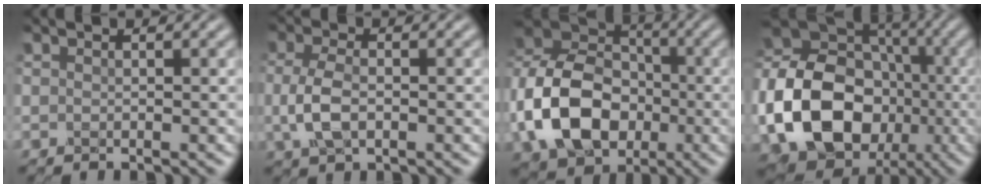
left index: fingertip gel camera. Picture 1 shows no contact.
{"total": 3.2, "force": [-0.6, 1.5, 2.8], "torque": [-0.075, 0.001, -0.010]}
{"total": 11.6, "force": [-3.0, 8.3, 7.6], "torque": [-0.164, 0.007, -0.068]}
{"total": 14.7, "force": [-3.3, 11.2, 8.9], "torque": [-0.203, -0.010, -0.055]}